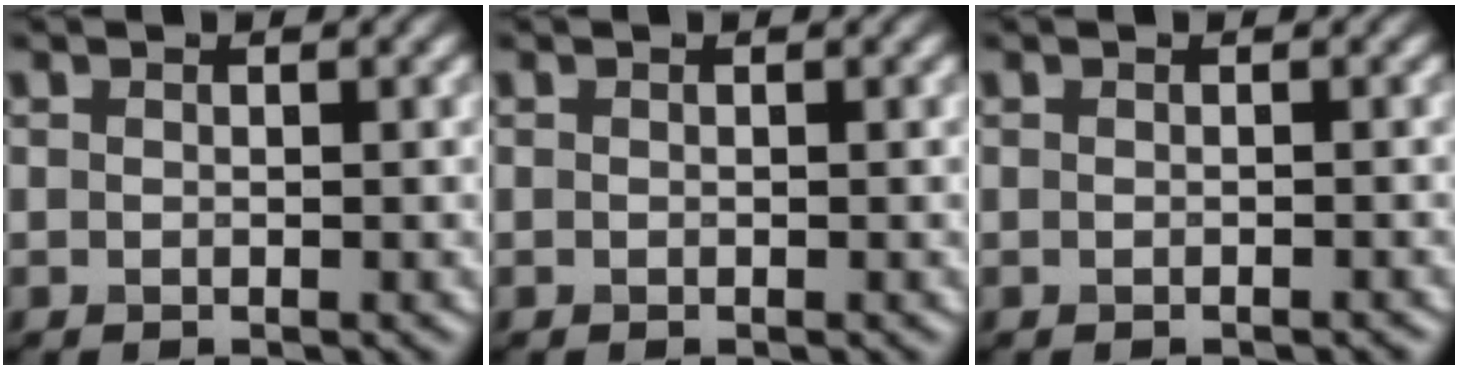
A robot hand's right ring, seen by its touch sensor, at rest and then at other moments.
{"total": 0.0}
{"total": 0.5, "force": [-0.4, 0.1, 0.3], "torque": [-0.002, 0.001, -0.006]}